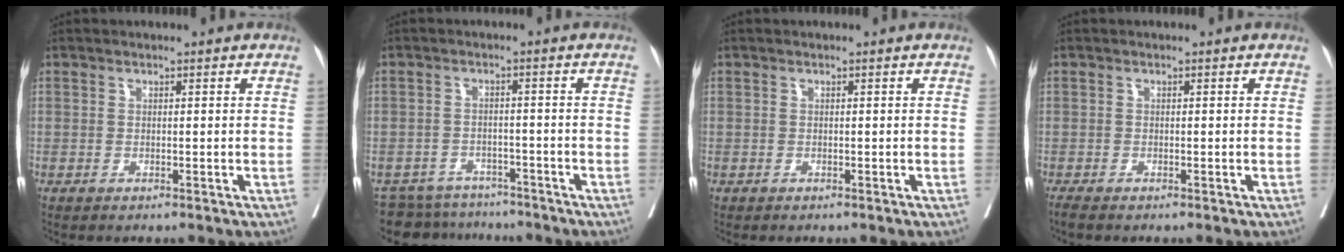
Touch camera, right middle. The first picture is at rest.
{"total": 8.3, "force": [-7.9, 2.8, 0.2], "torque": [-0.001, 0.009, -0.110]}
{"total": 0.0}
{"total": 1.0, "force": [-0.9, 0.0, 0.4], "torque": [-0.015, -0.005, -0.019]}